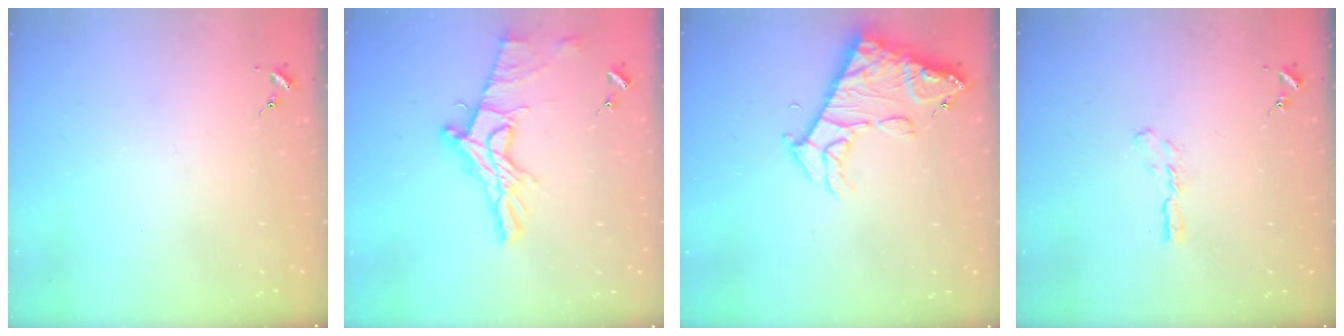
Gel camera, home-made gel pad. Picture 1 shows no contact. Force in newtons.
{"total": 14.8, "press": 14.8, "slide": 1.1}
{"total": 13.0, "press": 13.0, "slide": 1.4}
{"total": 5.8, "press": 5.8, "slide": 0.1}